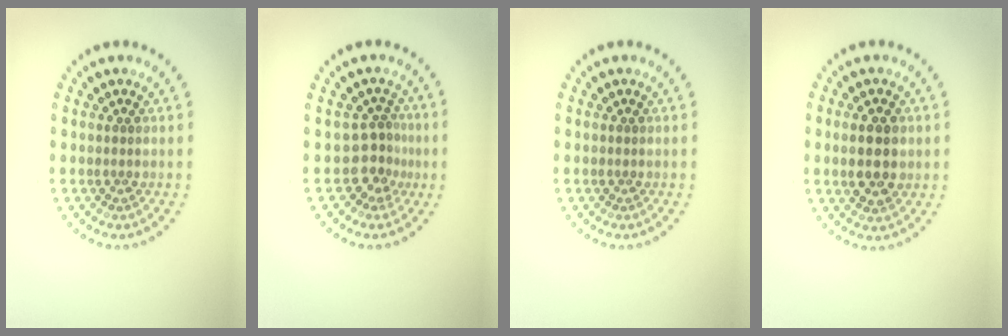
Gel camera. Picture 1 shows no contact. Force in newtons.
{"total": 2.7, "press": 1.9, "slide": 1.8}
{"total": 0.0}
{"total": 3.6, "press": 3.6, "slide": 0.4}